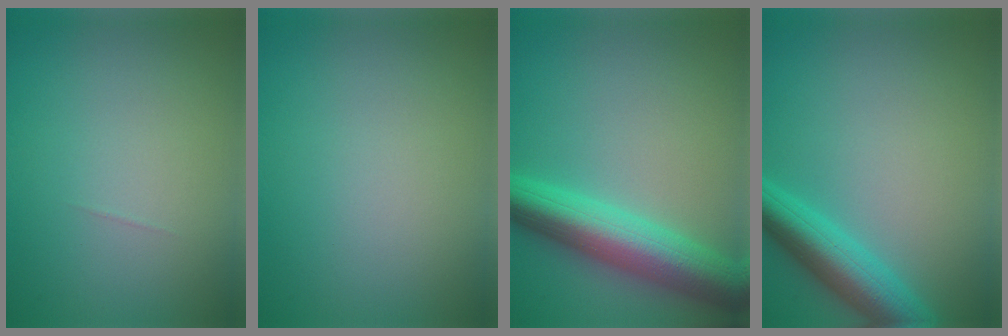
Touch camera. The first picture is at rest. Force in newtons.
{"total": 0.0}
{"total": 8.6, "press": 8.6, "slide": 0.5}
{"total": 5.7, "press": 5.7, "slide": 0.2}